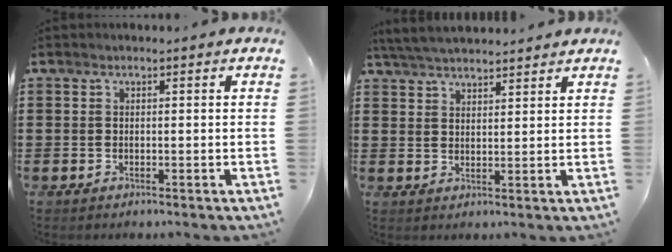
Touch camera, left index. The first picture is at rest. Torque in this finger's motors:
{"motor_torque": [0.05, 0.10, 0.89, 0.21]}